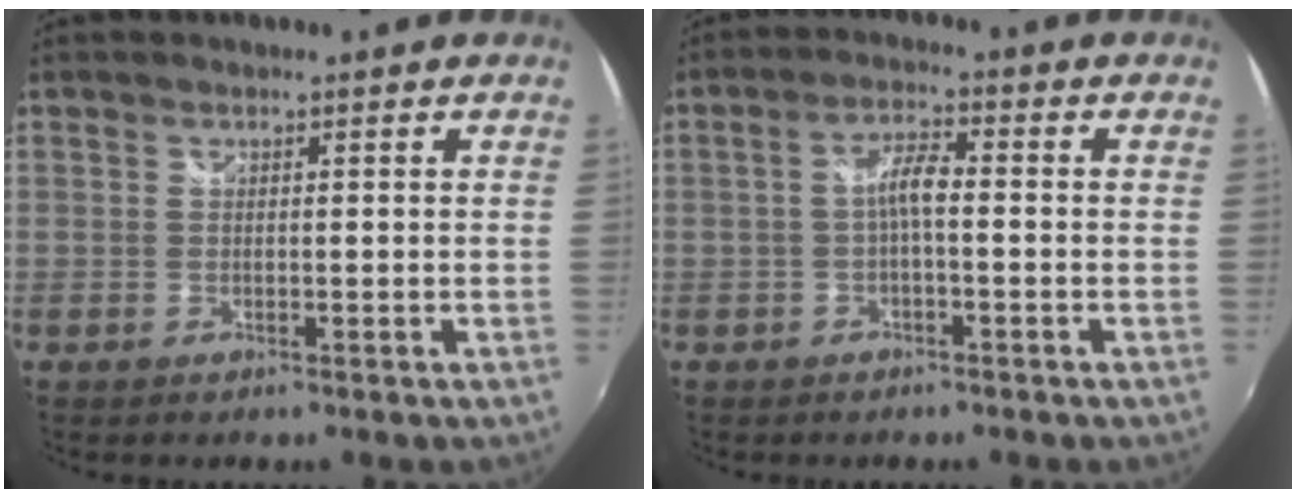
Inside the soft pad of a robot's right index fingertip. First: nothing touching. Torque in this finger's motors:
{"motor_torque": [0.79, -0.22, 0.39, 0.10]}